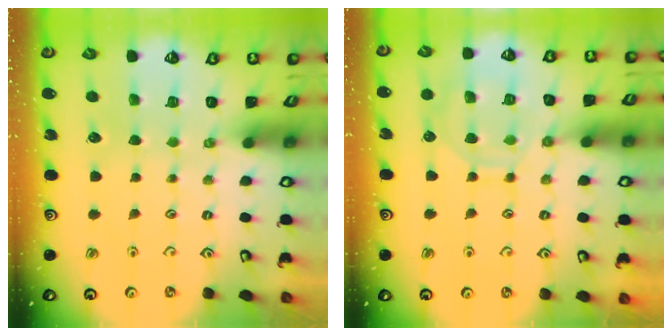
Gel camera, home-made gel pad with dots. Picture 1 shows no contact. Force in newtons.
{"total": 11.2, "press": 11.1, "slide": 1.1}